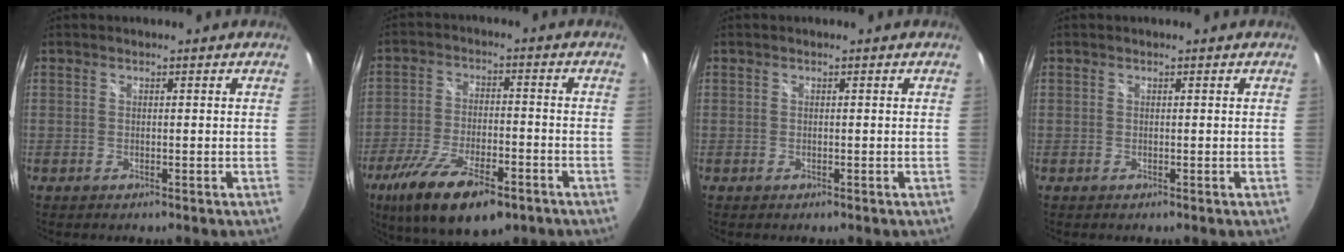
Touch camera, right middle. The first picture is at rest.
{"total": 16.5, "force": [-10.1, 5.9, 11.6], "torque": [-0.233, -0.041, -0.172]}
{"total": 0.0}
{"total": 0.0}